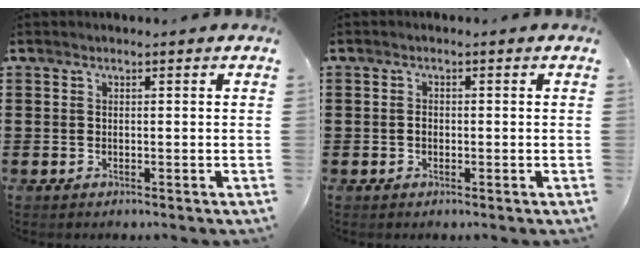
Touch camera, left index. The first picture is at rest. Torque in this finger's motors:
{"motor_torque": [0.22, 0.20, 0.06, 0.01]}